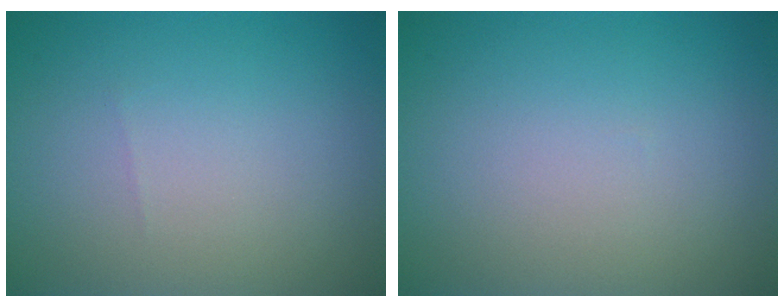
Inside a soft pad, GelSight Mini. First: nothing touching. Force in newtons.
{"total": 0.0}